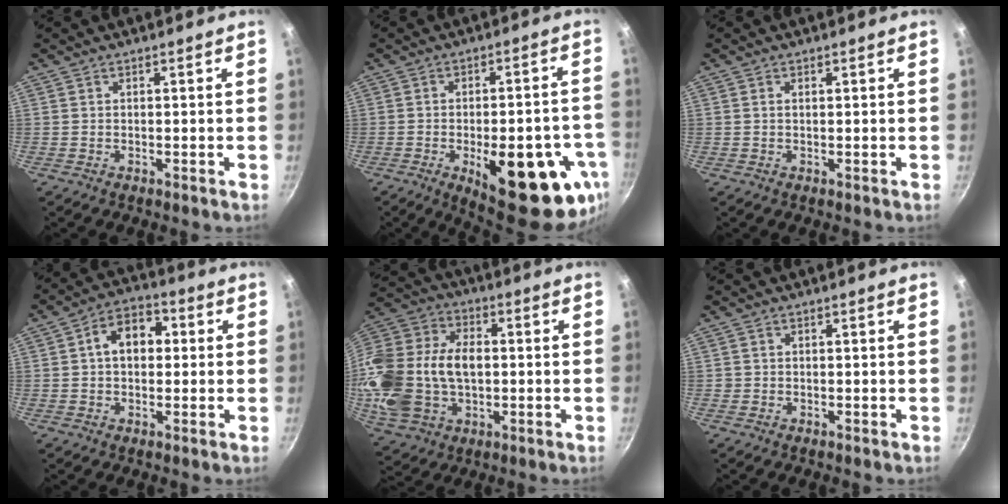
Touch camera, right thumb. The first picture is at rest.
{"total": 22.6, "force": [-8.2, 8.6, 19.3], "torque": [-0.196, 0.018, -0.088]}
{"total": 0.5, "force": [0.2, 0.3, 0.4], "torque": [-0.010, 0.003, 0.004]}
{"total": 8.5, "force": [1.1, 5.8, 6.1], "torque": [-0.077, 0.024, 0.010]}
{"total": 25.6, "force": [-1.4, 17.1, 19.0], "torque": [-0.435, 0.011, -0.011]}
{"total": 0.6, "force": [-0.1, 0.6, 0.0], "torque": [0.002, 0.004, -0.001]}